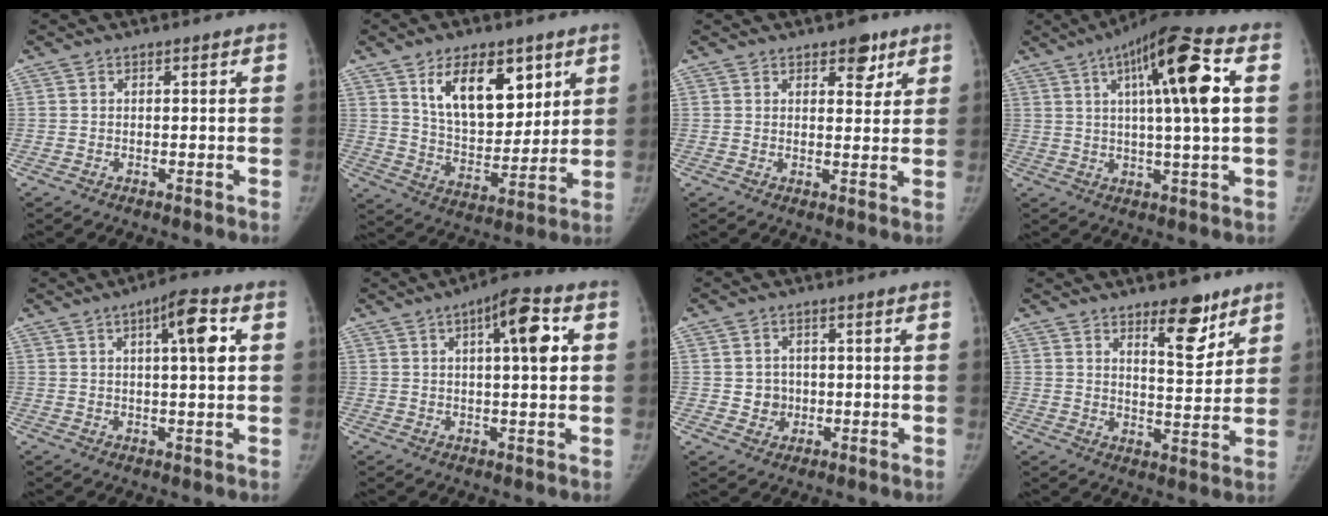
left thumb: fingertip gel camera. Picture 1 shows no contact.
{"total": 15.6, "force": [7.5, 8.6, 10.7], "torque": [-0.127, -0.044, 0.139]}
{"total": 4.8, "force": [2.9, 2.6, 2.7], "torque": [-0.007, -0.014, 0.037]}
{"total": 16.4, "force": [4.2, 2.8, 15.6], "torque": [-0.258, 0.013, 0.056]}
{"total": 7.8, "force": [2.1, 1.8, 7.2], "torque": [-0.102, 0.008, 0.027]}
{"total": 9.2, "force": [2.4, 2.6, 8.5], "torque": [-0.113, 0.010, 0.030]}
{"total": 3.7, "force": [-0.3, 3.6, 1.0], "torque": [0.008, 0.005, -0.002]}
{"total": 9.2, "force": [6.0, 3.4, 6.0], "torque": [-0.060, -0.044, 0.091]}